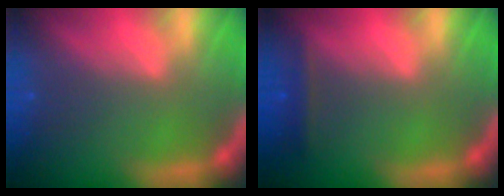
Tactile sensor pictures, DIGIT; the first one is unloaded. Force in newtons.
{"total": 1.4}